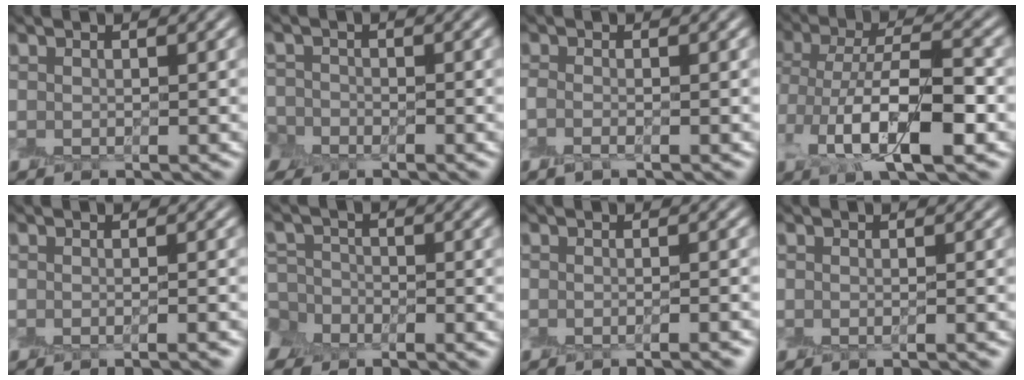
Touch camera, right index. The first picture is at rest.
{"total": 3.3, "force": [-1.8, 2.6, 0.8], "torque": [-0.004, 0.001, -0.049]}
{"total": 1.2, "force": [-0.7, 0.2, 0.9], "torque": [-0.024, -0.008, -0.015]}
{"total": 9.3, "force": [-2.8, 4.2, 7.8], "torque": [-0.152, -0.001, -0.051]}
{"total": 1.9, "force": [-1.6, 0.2, 1.1], "torque": [-0.003, -0.002, -0.021]}
{"total": 5.3, "force": [-3.8, 3.3, 1.6], "torque": [-0.017, -0.005, -0.071]}
{"total": 2.5, "force": [-2.1, 0.4, 1.3], "torque": [-0.005, 0.005, -0.027]}
{"total": 1.4, "force": [-1.4, 0.0, 0.4], "torque": [-0.001, -0.005, -0.017]}